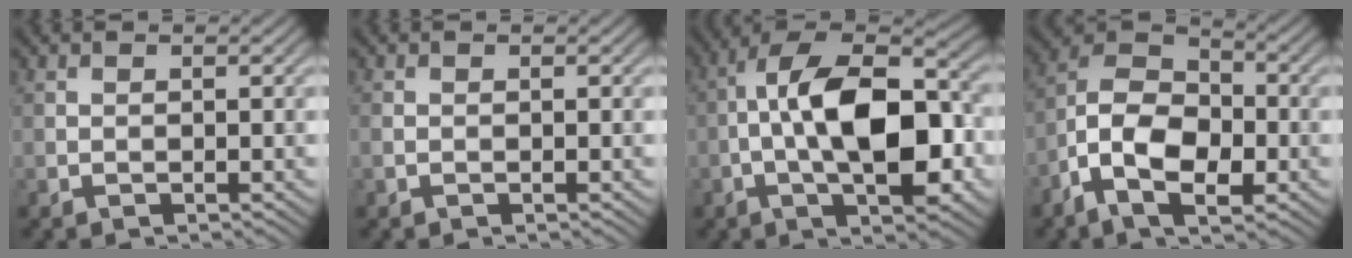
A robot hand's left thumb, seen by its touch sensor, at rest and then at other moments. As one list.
[{"total": 0.0}, {"total": 14.8, "force": [-2.1, 6.8, 13.0], "torque": [-0.204, 0.016, -0.041]}, {"total": 11.4, "force": [-4.6, 6.4, 8.2], "torque": [-0.173, -0.004, -0.101]}]